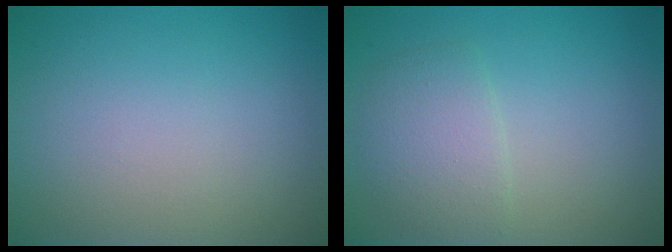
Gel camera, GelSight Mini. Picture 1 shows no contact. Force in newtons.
{"total": 2.9, "press": 2.9, "slide": 0.1}